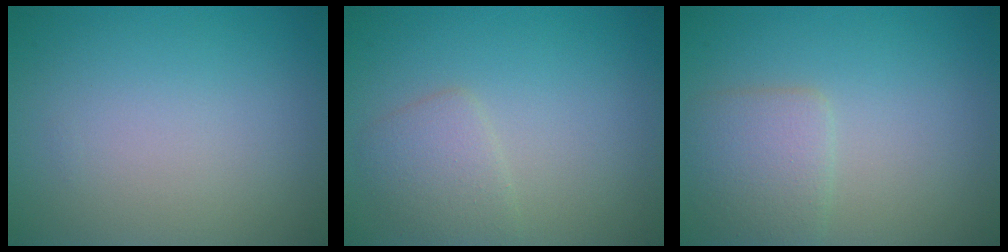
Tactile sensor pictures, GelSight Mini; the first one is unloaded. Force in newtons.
{"total": 2.3, "press": 2.3, "slide": 0.0}
{"total": 2.9, "press": 2.9, "slide": 0.0}